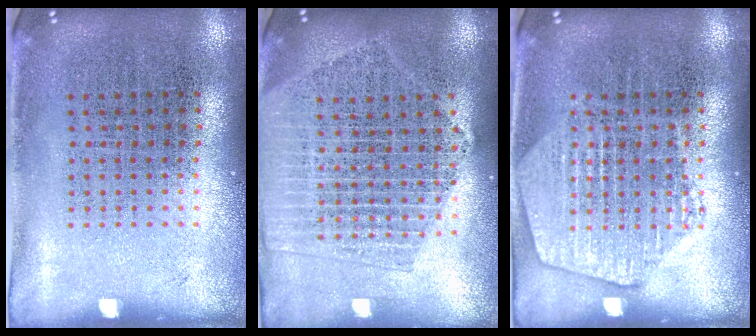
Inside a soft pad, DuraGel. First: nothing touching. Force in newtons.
{"total": 2.1, "press": 1.9, "slide": 0.9}
{"total": 2.4, "press": 2.4, "slide": 0.3}